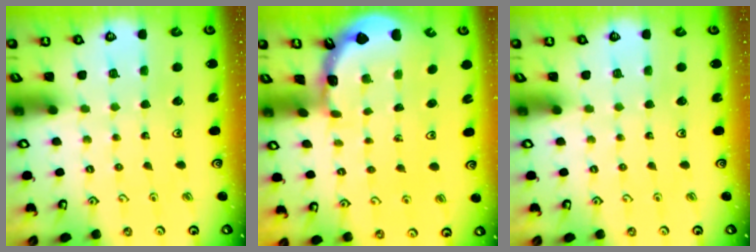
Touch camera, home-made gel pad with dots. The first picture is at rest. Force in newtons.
{"total": 1.7, "press": 1.7, "slide": 0.1}
{"total": 0.0}